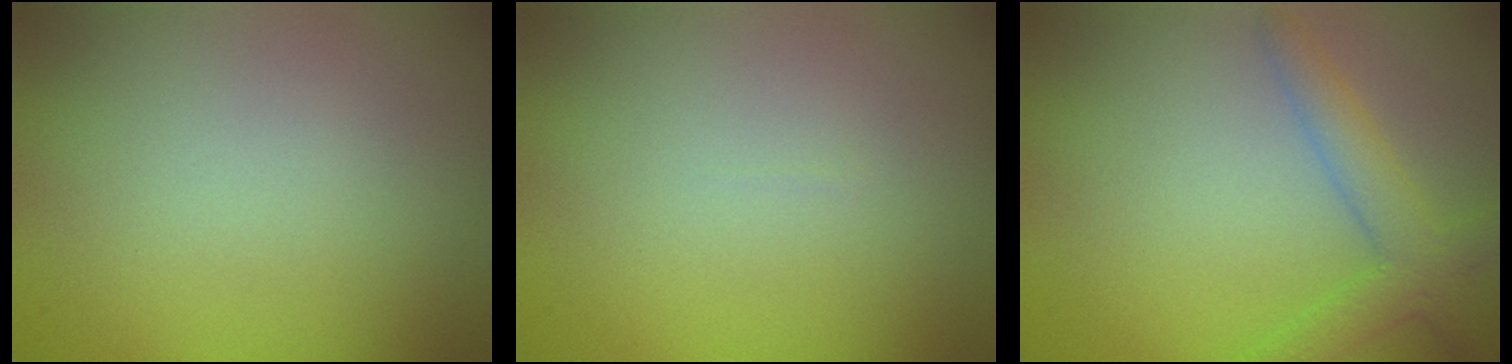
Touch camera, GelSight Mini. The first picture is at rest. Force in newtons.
{"total": 0.0}
{"total": 3.3, "press": 3.3, "slide": 0.2}